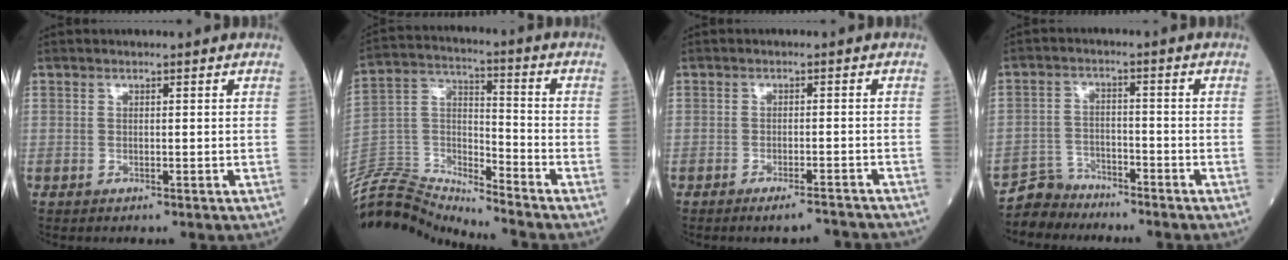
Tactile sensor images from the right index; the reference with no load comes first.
{"total": 12.9, "force": [-12.9, 0.1, 0.1], "torque": [-0.006, 0.055, -0.249]}
{"total": 4.4, "force": [-4.1, 0.3, 1.6], "torque": [-0.012, -0.004, -0.058]}
{"total": 5.0, "force": [-4.6, 1.5, -1.0], "torque": [0.019, 0.002, -0.089]}